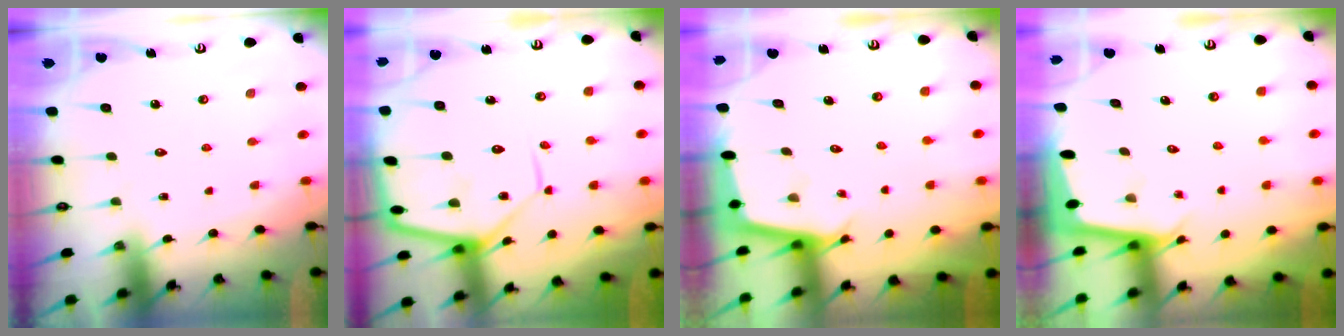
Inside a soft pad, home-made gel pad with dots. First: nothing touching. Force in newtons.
{"total": 12.8, "press": 12.8, "slide": 1.1}
{"total": 2.4, "press": 2.4, "slide": 0.1}
{"total": 2.1, "press": 2.1, "slide": 0.1}